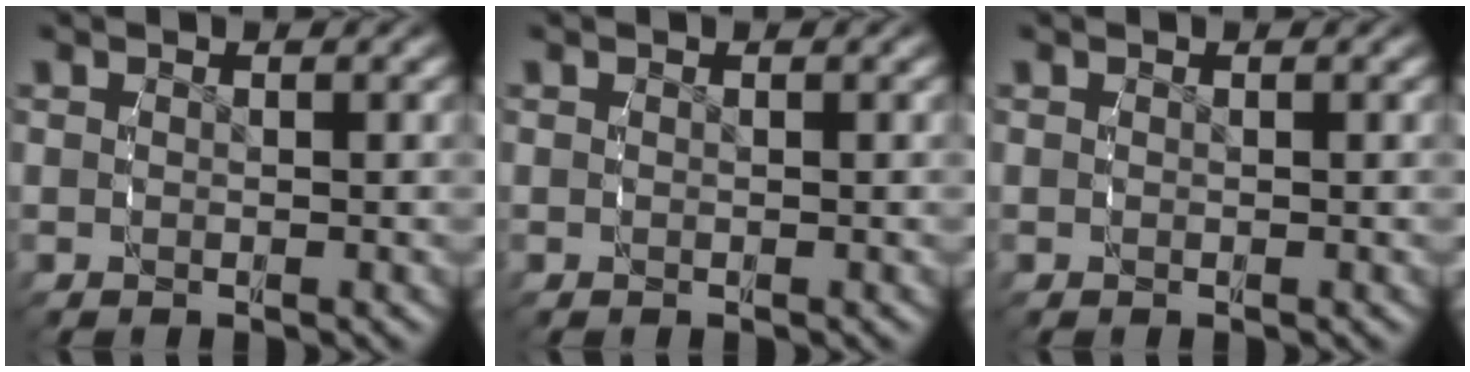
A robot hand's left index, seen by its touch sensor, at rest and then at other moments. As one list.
[{"total": 0.0}, {"total": 0.0}]